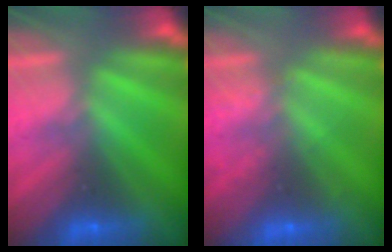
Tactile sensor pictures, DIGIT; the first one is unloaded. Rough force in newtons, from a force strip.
{"total": 2.1}